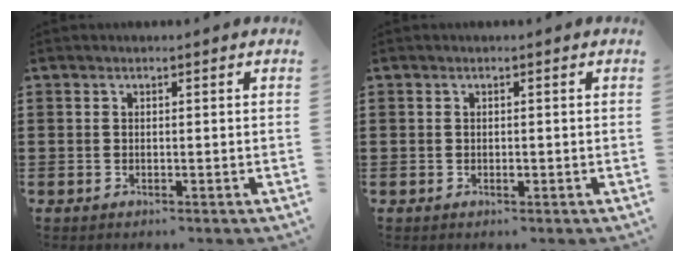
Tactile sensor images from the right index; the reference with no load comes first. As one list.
[{"total": 0.7, "force": [-0.2, 0.3, 0.6], "torque": [-0.011, -0.002, -0.002]}]